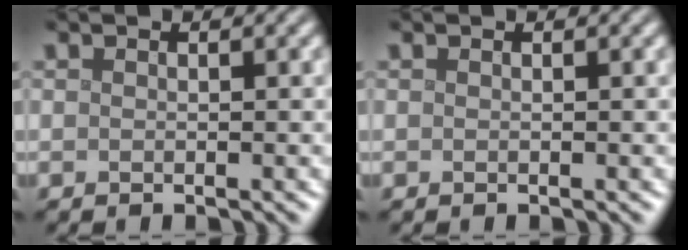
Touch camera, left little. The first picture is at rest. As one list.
[{"total": 0.0}]